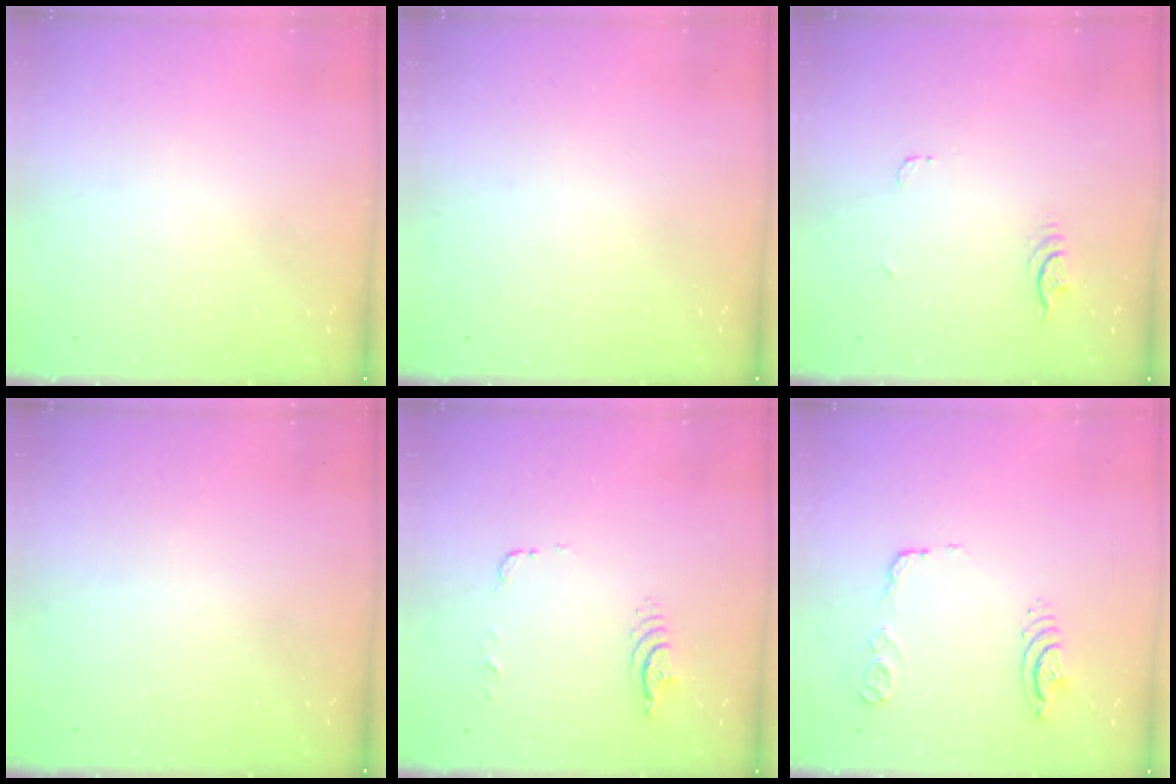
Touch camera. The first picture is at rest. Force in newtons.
{"total": 5.0, "press": 5.0, "slide": 0.5}
{"total": 3.9, "press": 3.5, "slide": 1.7}
{"total": 0.0}
{"total": 6.7, "press": 6.7, "slide": 0.5}
{"total": 10.8, "press": 10.7, "slide": 1.4}